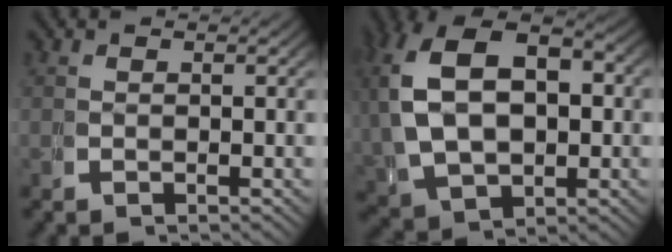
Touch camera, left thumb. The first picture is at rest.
{"total": 11.7, "force": [1.1, 8.1, 8.3], "torque": [-0.180, -0.027, 0.041]}